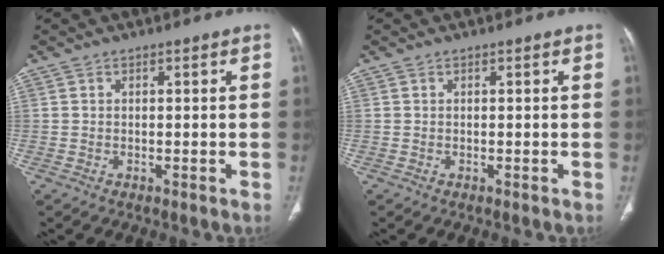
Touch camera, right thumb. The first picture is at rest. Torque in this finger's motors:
{"motor_torque": [0.07, 0.07, 0.00, 0.00, 0.00]}